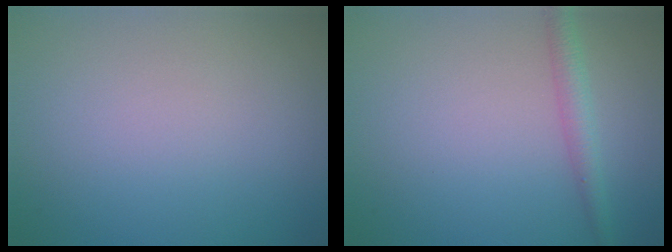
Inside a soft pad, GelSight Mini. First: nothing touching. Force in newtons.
{"total": 2.0, "press": 2.0, "slide": 0.1}